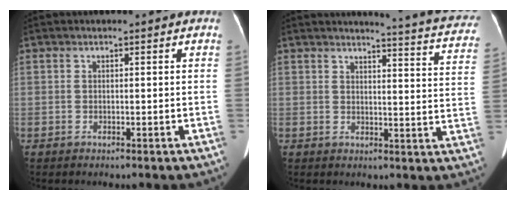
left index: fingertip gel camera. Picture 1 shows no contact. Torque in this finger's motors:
{"motor_torque": [-0.76, -1.24, -0.14, -0.03]}